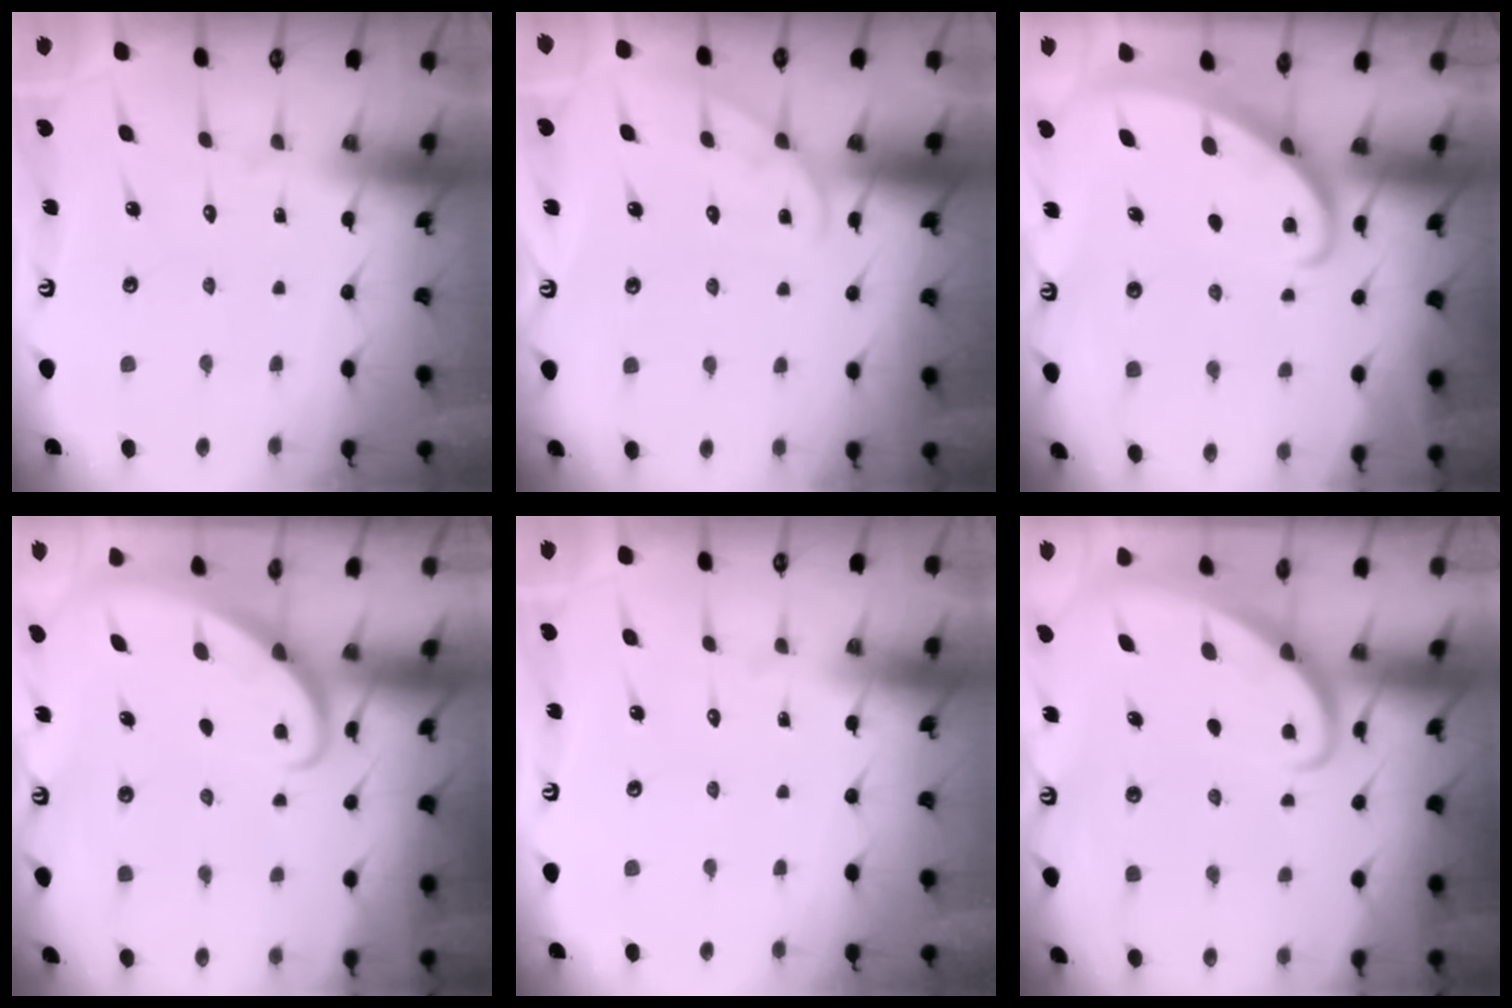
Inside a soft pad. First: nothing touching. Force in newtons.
{"total": 3.1, "press": 3.0, "slide": 0.3}
{"total": 2.3, "press": 2.3, "slide": 0.3}
{"total": 2.2, "press": 2.2, "slide": 0.2}
{"total": 0.0}
{"total": 2.4, "press": 2.4, "slide": 0.2}